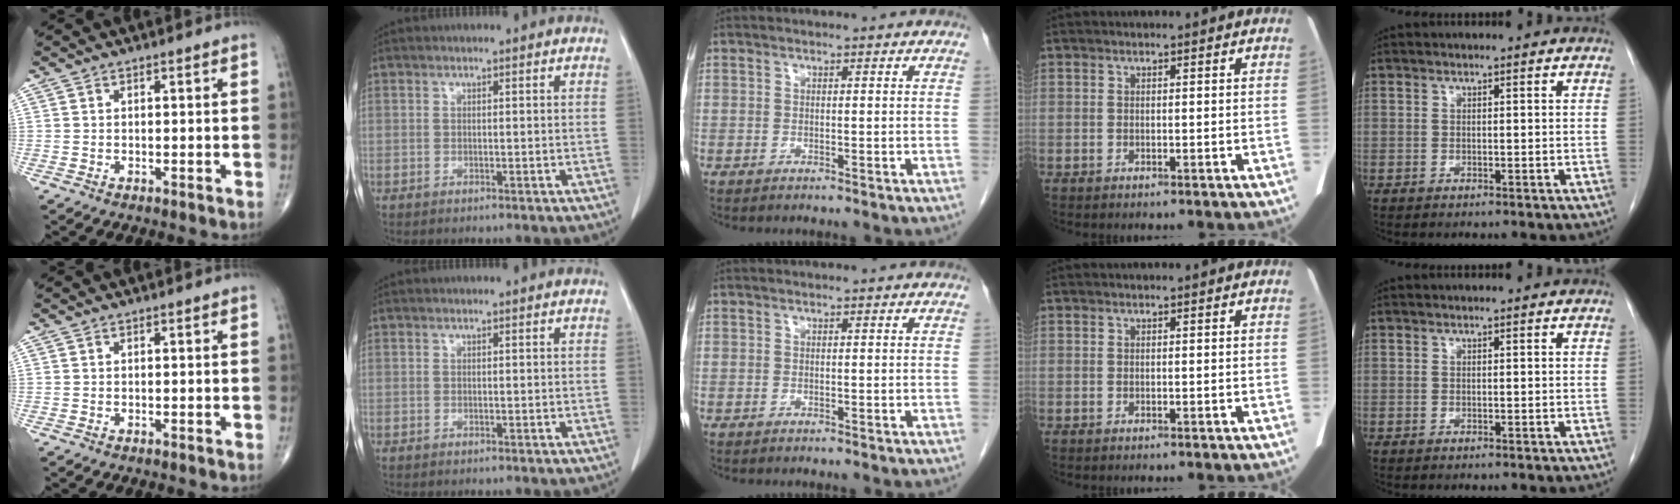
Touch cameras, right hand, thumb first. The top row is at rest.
{}